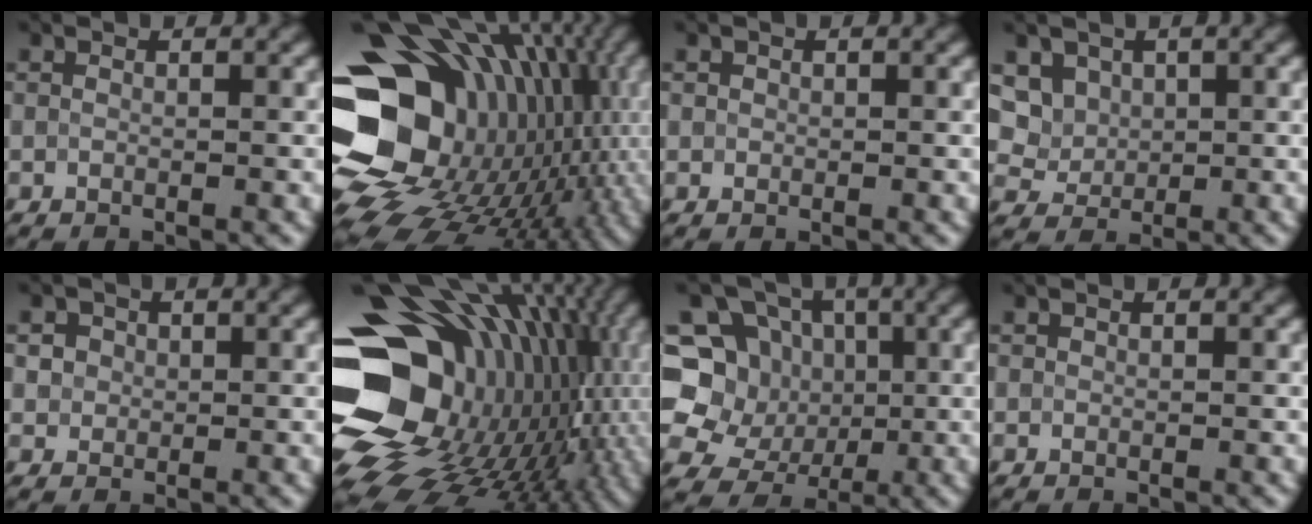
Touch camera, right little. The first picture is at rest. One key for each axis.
{"total": 20.5, "fx": -2.9, "fy": 16.4, "fz": 12.0, "tx": -0.247, "ty": -0.013, "tz": -0.049}
{"total": 0.5, "fx": 0.1, "fy": 0.5, "fz": 0.0, "tx": 0.006, "ty": -0.003, "tz": 0.002}
{"total": 4.4, "fx": 1.9, "fy": 3.6, "fz": 1.7, "tx": -0.040, "ty": -0.005, "tz": 0.040}
{"total": 2.5, "fx": 0.8, "fy": 2.1, "fz": 0.9, "tx": -0.015, "ty": 0.003, "tz": 0.016}
{"total": 20.1, "fx": -1.3, "fy": 15.3, "fz": 13.0, "tx": -0.259, "ty": -0.017, "tz": -0.004}
{"total": 10.8, "fx": -0.8, "fy": 9.9, "fz": 4.1, "tx": -0.086, "ty": 0.021, "tz": -0.041}
{"total": 0.0}